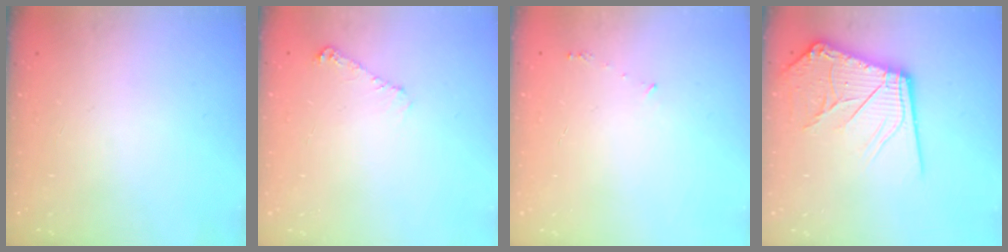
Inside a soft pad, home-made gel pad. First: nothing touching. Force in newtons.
{"total": 5.3, "press": 5.2, "slide": 0.8}
{"total": 3.2, "press": 3.2, "slide": 0.2}
{"total": 14.8, "press": 14.7, "slide": 2.0}